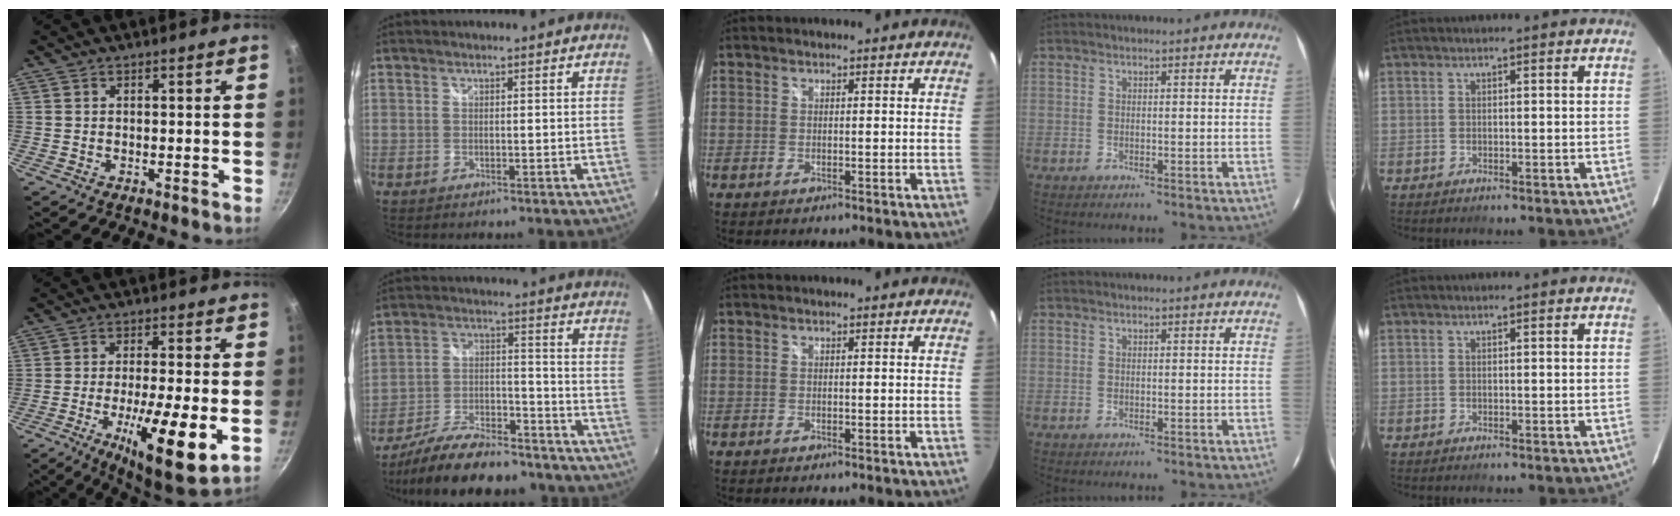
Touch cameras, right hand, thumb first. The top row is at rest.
{"thumb": {"total": 15.8, "force": [-4.3, 3.7, 14.8], "torque": [-0.233, 0.003, -0.067]}, "index": {"total": 20.5, "force": [-17.1, 6.7, 9.2], "torque": [-0.172, 0.000, -0.246]}}